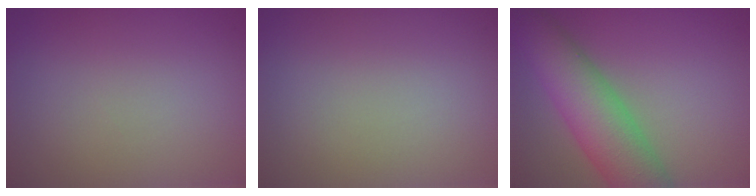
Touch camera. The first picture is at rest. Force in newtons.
{"total": 0.0}
{"total": 8.2, "press": 8.2, "slide": 0.2}